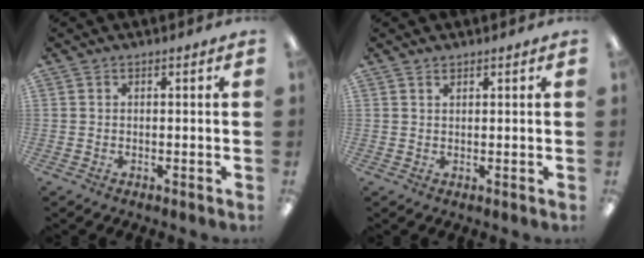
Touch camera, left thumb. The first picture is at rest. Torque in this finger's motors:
{"motor_torque": [-0.43, -0.33, 0.08, 0.04, -0.01]}